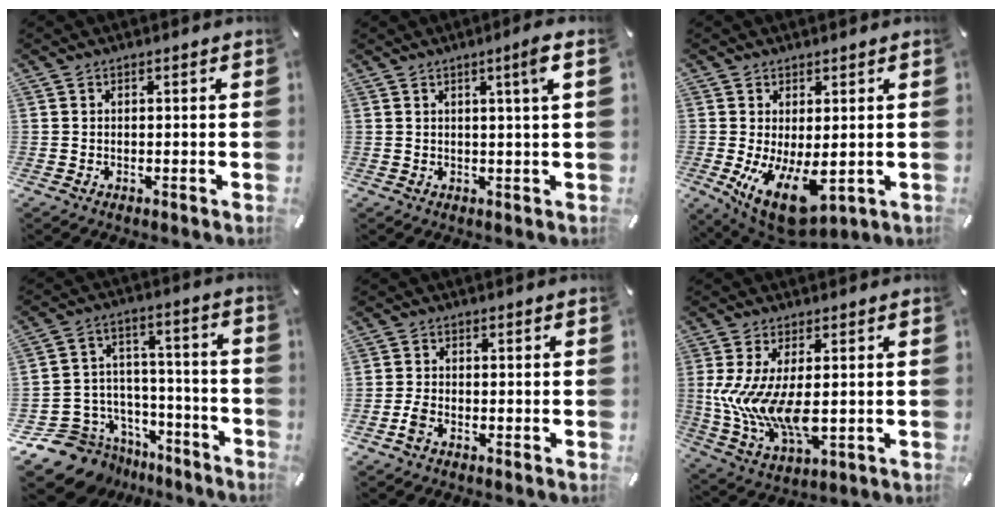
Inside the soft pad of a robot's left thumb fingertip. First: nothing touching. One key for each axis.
{"total": 4.5, "fx": 1.8, "fy": -0.2, "fz": 4.1, "tx": -0.065, "ty": -0.008, "tz": 0.024}
{"total": 11.0, "fx": -2.3, "fy": 5.2, "fz": 9.4, "tx": -0.158, "ty": -0.009, "tz": -0.025}
{"total": 12.0, "fx": -7.2, "fy": 9.4, "fz": 1.9, "tx": -0.033, "ty": 0.034, "tz": -0.118}
{"total": 2.6, "fx": -1.4, "fy": 1.8, "fz": 1.2, "tx": -0.027, "ty": 0.005, "tz": -0.027}
{"total": 13.1, "fx": 0.1, "fy": 6.0, "fz": 11.6, "tx": -0.249, "ty": -0.022, "tz": 0.004}